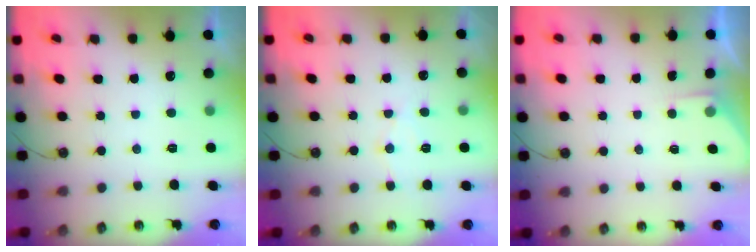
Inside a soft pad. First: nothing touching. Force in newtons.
{"total": 6.4, "press": 6.4, "slide": 0.4}
{"total": 2.1, "press": 2.0, "slide": 0.3}